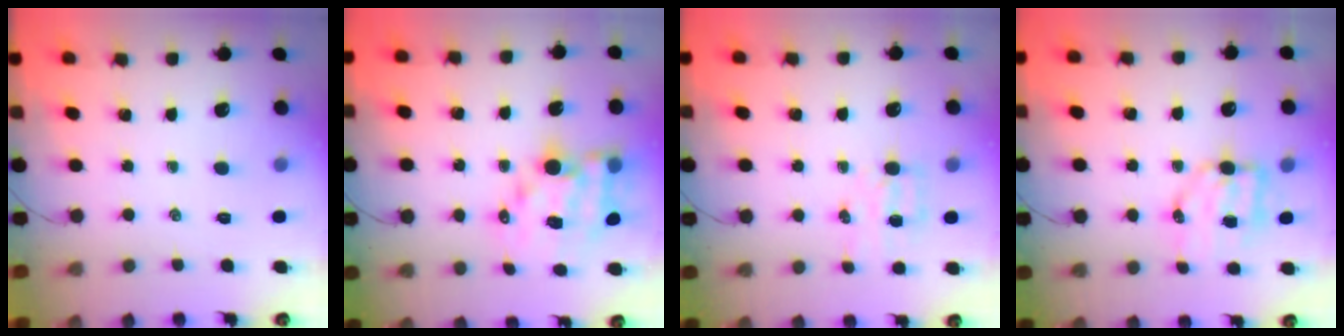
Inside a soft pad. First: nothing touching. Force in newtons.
{"total": 12.0, "press": 11.5, "slide": 3.3}
{"total": 4.6, "press": 4.5, "slide": 1.0}
{"total": 7.8, "press": 7.8, "slide": 1.1}